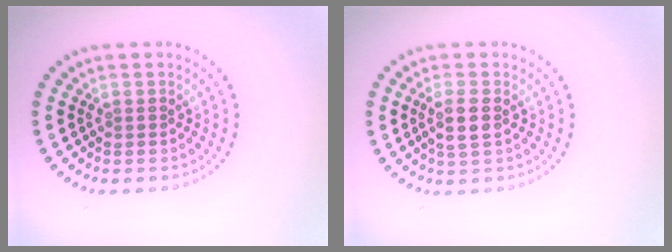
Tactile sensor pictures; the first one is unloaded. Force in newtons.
{"total": 2.1, "press": 2.0, "slide": 0.8}